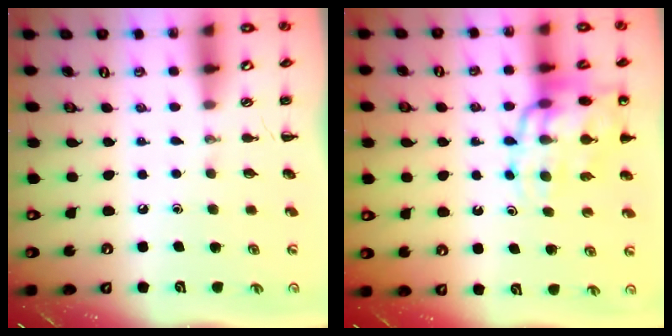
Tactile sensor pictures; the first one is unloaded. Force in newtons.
{"total": 16.7, "press": 16.3, "slide": 3.7}